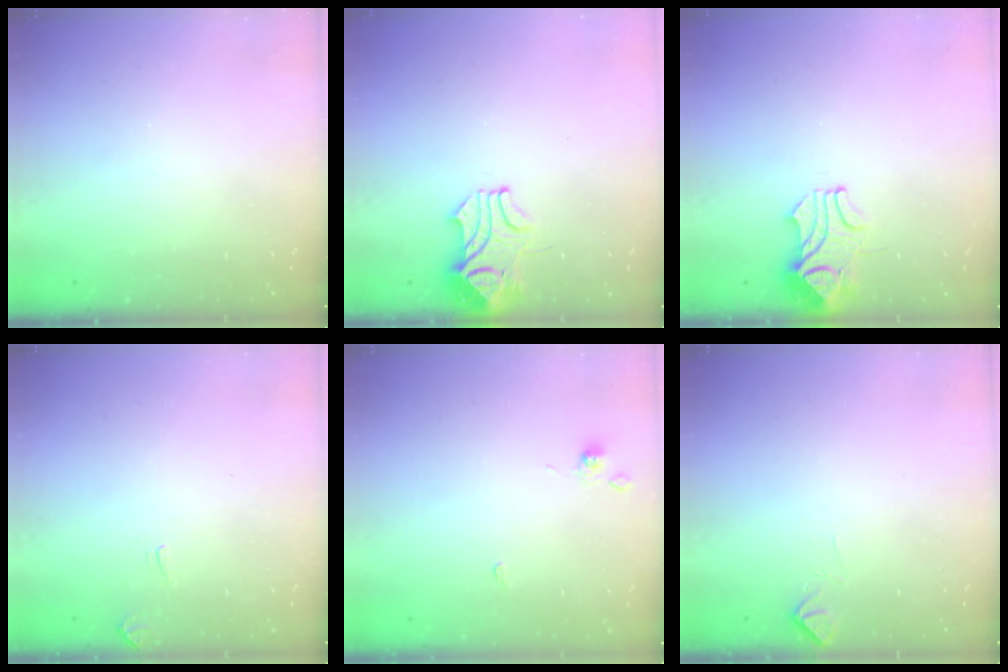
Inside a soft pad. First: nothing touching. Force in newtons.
{"total": 2.6, "press": 2.4, "slide": 1.0}
{"total": 2.1, "press": 1.9, "slide": 0.8}
{"total": 3.7, "press": 3.7, "slide": 0.4}
{"total": 0.0}
{"total": 2.7, "press": 2.6, "slide": 0.6}